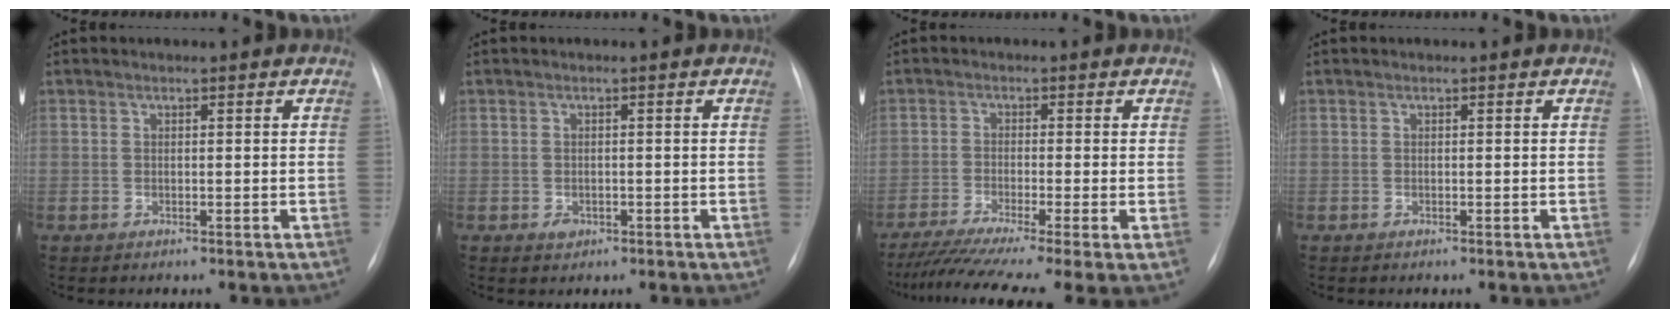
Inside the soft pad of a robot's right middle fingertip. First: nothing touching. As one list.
[{"total": 1.5, "force": [-0.7, 1.1, 0.6], "torque": [-0.009, 0.002, -0.004]}, {"total": 11.6, "force": [-7.9, 0.4, 8.5], "torque": [-0.148, -0.025, -0.130]}, {"total": 0.0}]